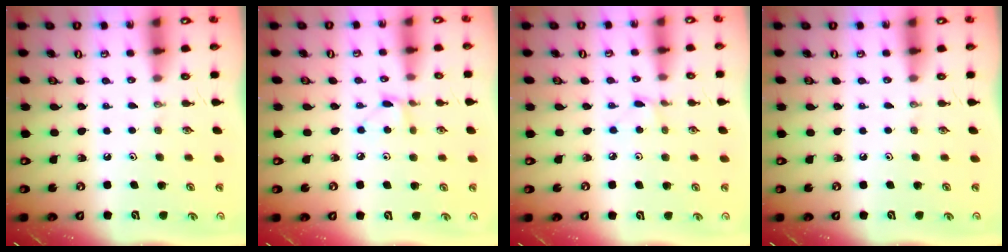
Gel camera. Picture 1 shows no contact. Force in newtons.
{"total": 4.2, "press": 4.1, "slide": 0.6}
{"total": 2.1, "press": 2.1, "slide": 0.2}
{"total": 0.0}